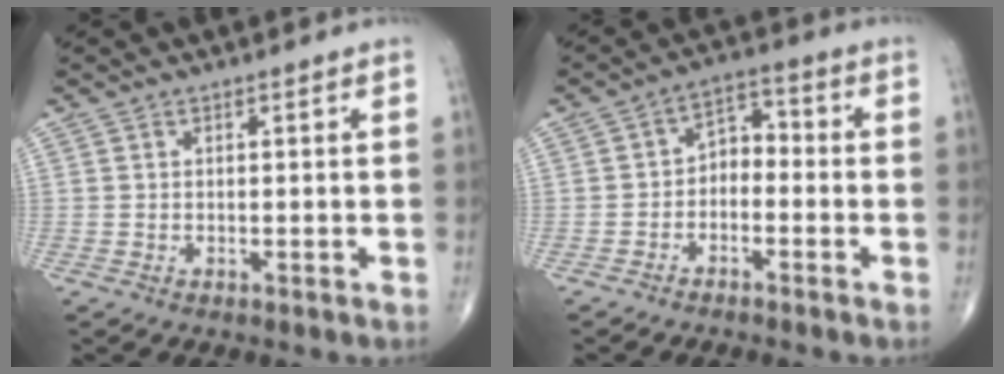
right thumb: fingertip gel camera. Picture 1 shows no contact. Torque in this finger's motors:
{"motor_torque": [0.16, -0.03, 0.26, -0.13, -0.01]}